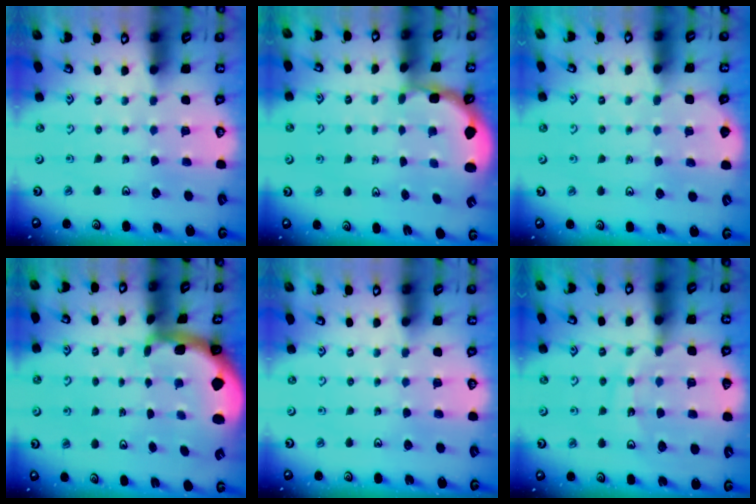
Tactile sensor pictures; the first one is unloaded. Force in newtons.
{"total": 2.4, "press": 2.0, "slide": 1.3}
{"total": 1.5, "press": 1.5, "slide": 0.3}
{"total": 1.9, "press": 1.9, "slide": 0.6}
{"total": 0.0}
{"total": 15.3, "press": 14.7, "slide": 4.1}